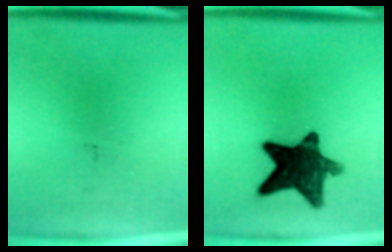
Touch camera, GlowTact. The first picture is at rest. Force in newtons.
{"total": 13.0}